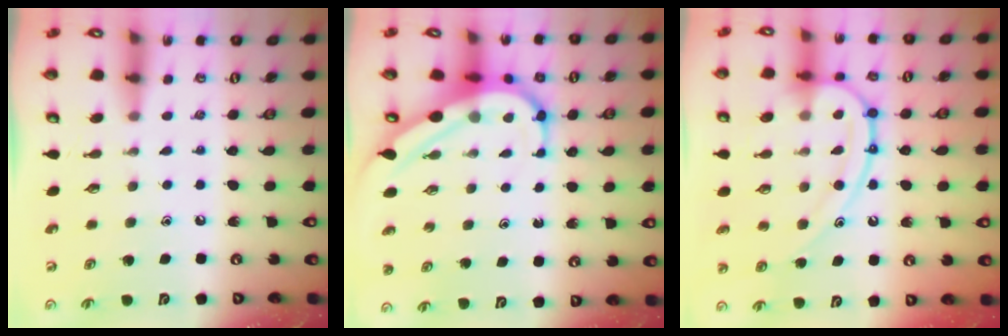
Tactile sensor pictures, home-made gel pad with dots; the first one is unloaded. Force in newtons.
{"total": 8.1, "press": 8.1, "slide": 0.8}
{"total": 16.5, "press": 16.4, "slide": 1.6}